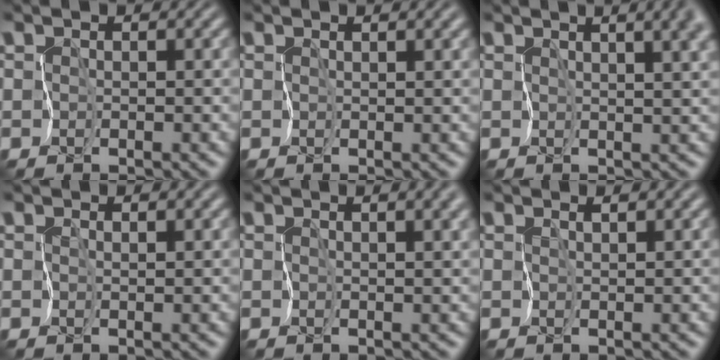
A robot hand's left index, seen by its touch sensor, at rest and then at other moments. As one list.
[{"total": 2.0, "force": [1.2, 0.6, 1.5], "torque": [-0.016, 0.001, 0.024]}, {"total": 11.4, "force": [4.9, 5.4, 8.8], "torque": [-0.077, 0.039, 0.040]}, {"total": 1.0, "force": [0.7, 0.3, 0.6], "torque": [-0.006, 0.001, 0.018]}, {"total": 5.6, "force": [2.6, 2.4, 4.3], "torque": [-0.050, 0.014, 0.034]}, {"total": 1.3, "force": [1.1, 0.1, 0.8], "torque": [-0.012, 0.000, 0.022]}]